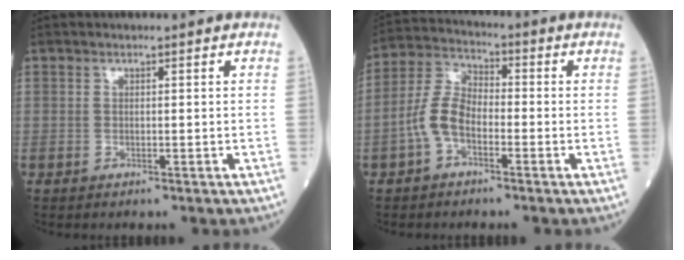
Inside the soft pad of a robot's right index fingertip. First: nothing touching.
{"total": 6.8, "force": [-2.4, 3.6, 5.2], "torque": [-0.121, 0.017, -0.055]}